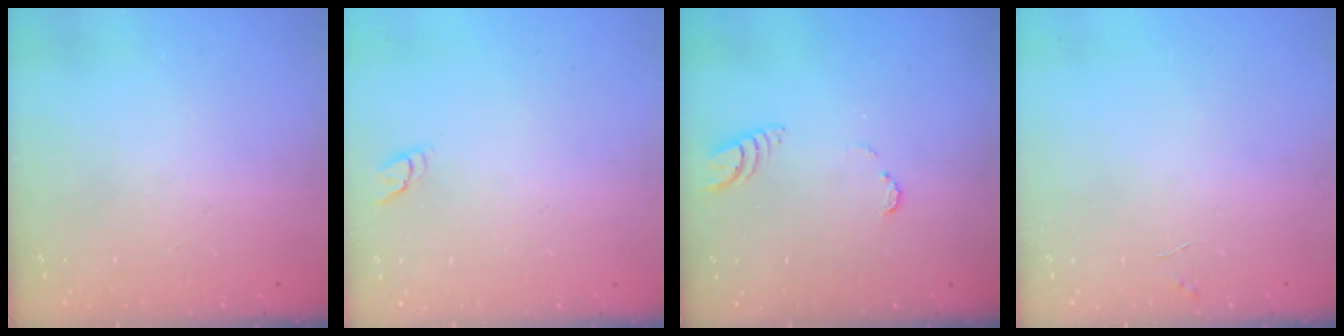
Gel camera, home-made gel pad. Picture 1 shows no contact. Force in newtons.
{"total": 3.7, "press": 3.7, "slide": 0.3}
{"total": 3.5, "press": 3.5, "slide": 0.3}
{"total": 2.8, "press": 2.8, "slide": 0.3}